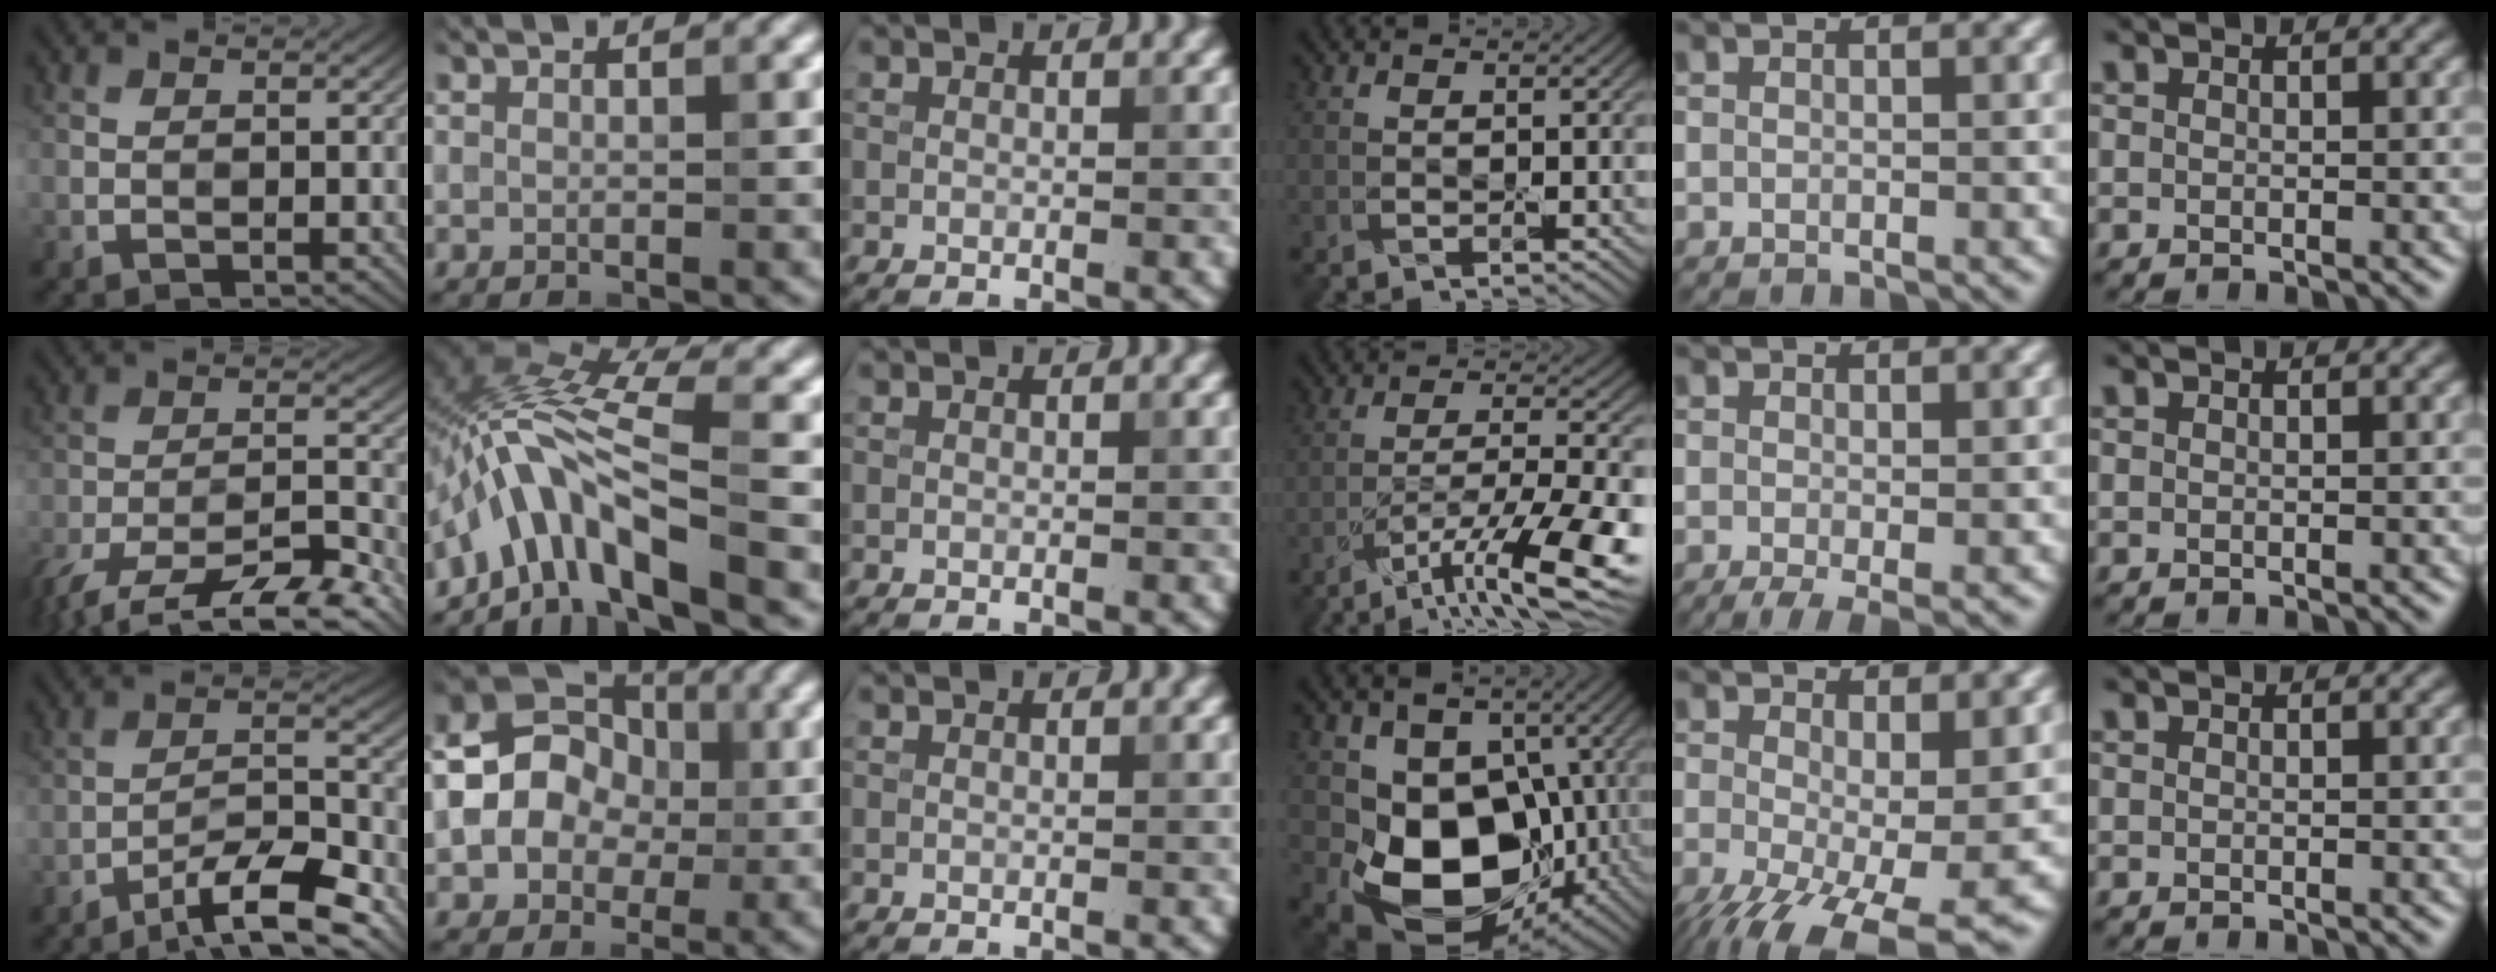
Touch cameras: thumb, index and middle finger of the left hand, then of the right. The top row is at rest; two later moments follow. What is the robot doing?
{"motion": "peel", "object": "postage stamp"}